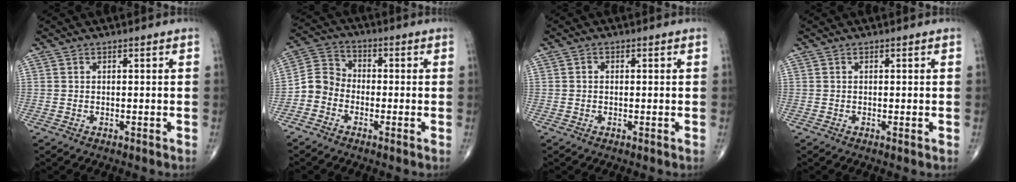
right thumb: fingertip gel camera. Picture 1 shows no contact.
{"total": 5.9, "force": [-2.5, 5.0, 2.1], "torque": [-0.022, 0.028, -0.063]}
{"total": 0.8, "force": [-0.1, 0.6, 0.4], "torque": [-0.003, 0.002, -0.005]}
{"total": 0.7, "force": [-0.1, 0.1, 0.7], "torque": [-0.015, -0.003, -0.003]}